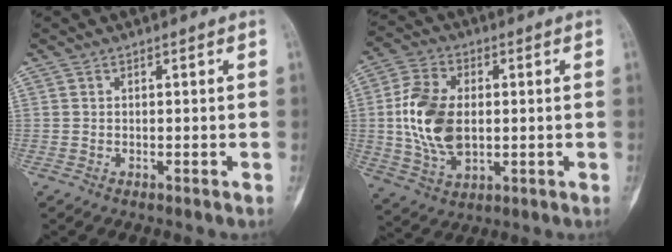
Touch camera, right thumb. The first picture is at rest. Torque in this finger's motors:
{"motor_torque": [0.24, 2.17, 0.92, 0.67, 0.21]}